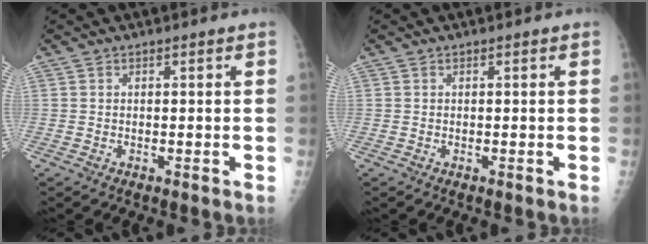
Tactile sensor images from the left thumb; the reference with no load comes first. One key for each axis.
{"total": 0.0}